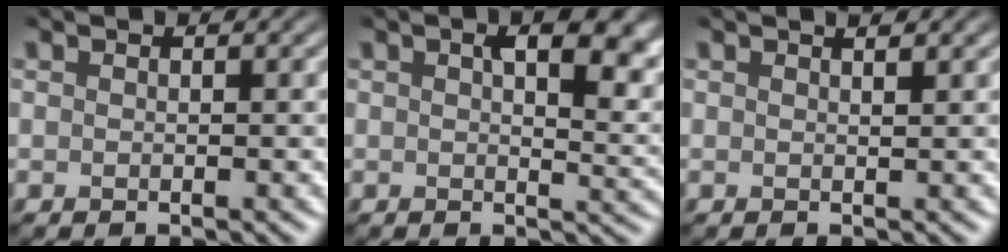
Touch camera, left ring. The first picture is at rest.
{"total": 7.5, "force": [2.8, 3.2, 6.1], "torque": [-0.065, 0.003, 0.040]}
{"total": 1.0, "force": [0.8, 0.2, 0.6], "torque": [-0.007, 0.001, 0.010]}